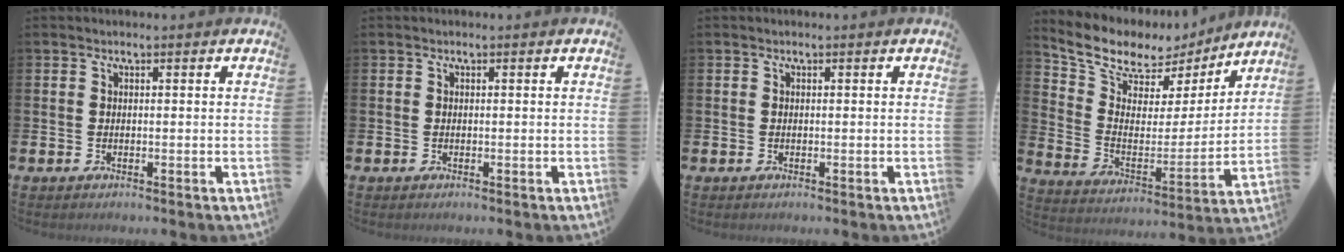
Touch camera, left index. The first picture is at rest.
{"total": 0.0}
{"total": 0.0}
{"total": 8.9, "force": [7.8, 4.0, 1.6], "torque": [-0.077, -0.058, 0.136]}